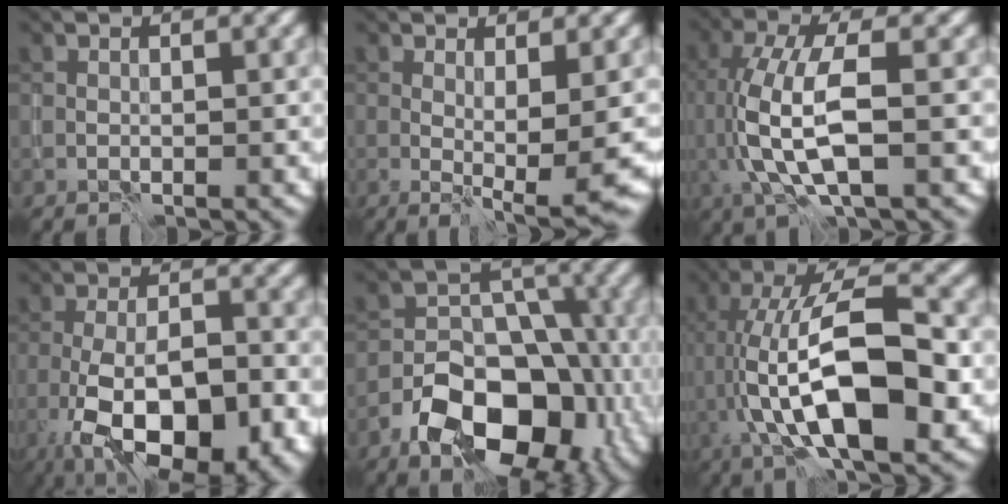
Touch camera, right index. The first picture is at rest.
{"total": 3.4, "force": [-0.1, 0.5, 3.4], "torque": [-0.049, -0.010, -0.001]}
{"total": 6.8, "force": [-0.4, 2.3, 6.4], "torque": [-0.143, -0.002, -0.007]}
{"total": 13.2, "force": [-6.2, 5.8, 10.1], "torque": [-0.158, -0.021, -0.101]}
{"total": 11.4, "force": [-5.8, 6.8, 7.2], "torque": [-0.114, -0.007, -0.098]}
{"total": 12.9, "force": [-1.8, 4.8, 11.8], "torque": [-0.197, 0.011, -0.043]}